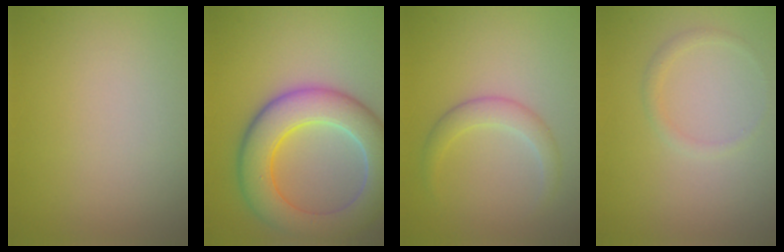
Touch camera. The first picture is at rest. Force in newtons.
{"total": 8.8, "press": 8.8, "slide": 0.6}
{"total": 2.3, "press": 2.3, "slide": 0.1}
{"total": 1.0, "press": 1.0, "slide": 0.0}